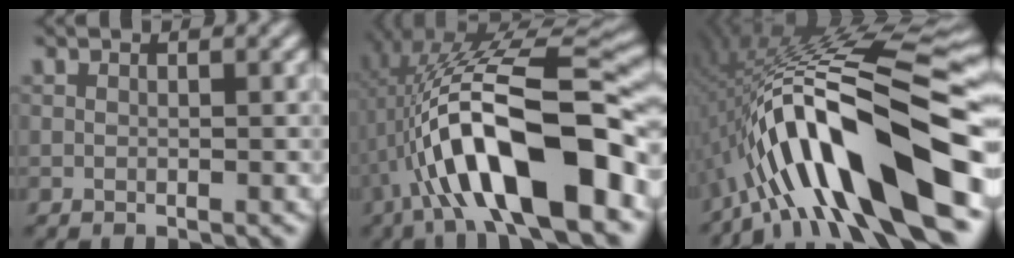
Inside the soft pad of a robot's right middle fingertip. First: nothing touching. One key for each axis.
{"total": 13.3, "fx": -3.4, "fy": 4.2, "fz": 12.1, "tx": -0.202, "ty": 0.022, "tz": -0.050}
{"total": 15.5, "fx": -5.5, "fy": 3.9, "fz": 13.9, "tx": -0.227, "ty": 0.031, "tz": -0.078}